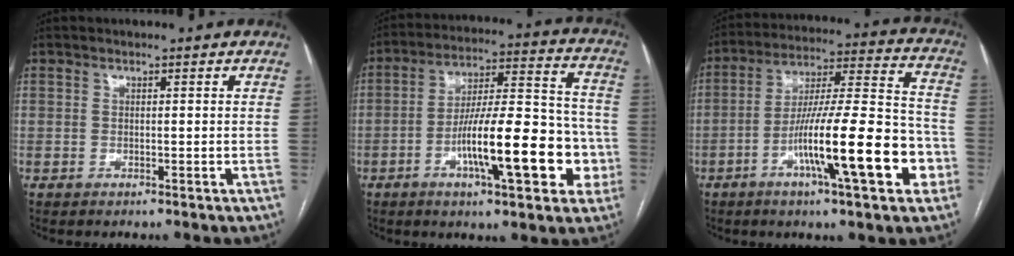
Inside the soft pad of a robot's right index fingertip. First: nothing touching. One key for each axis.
{"total": 18.1, "fx": -5.6, "fy": 4.4, "fz": 16.6, "tx": -0.261, "ty": 0.026, "tz": -0.083}
{"total": 19.4, "fx": -6.9, "fy": 2.2, "fz": 18.0, "tx": -0.280, "ty": 0.007, "tz": -0.106}